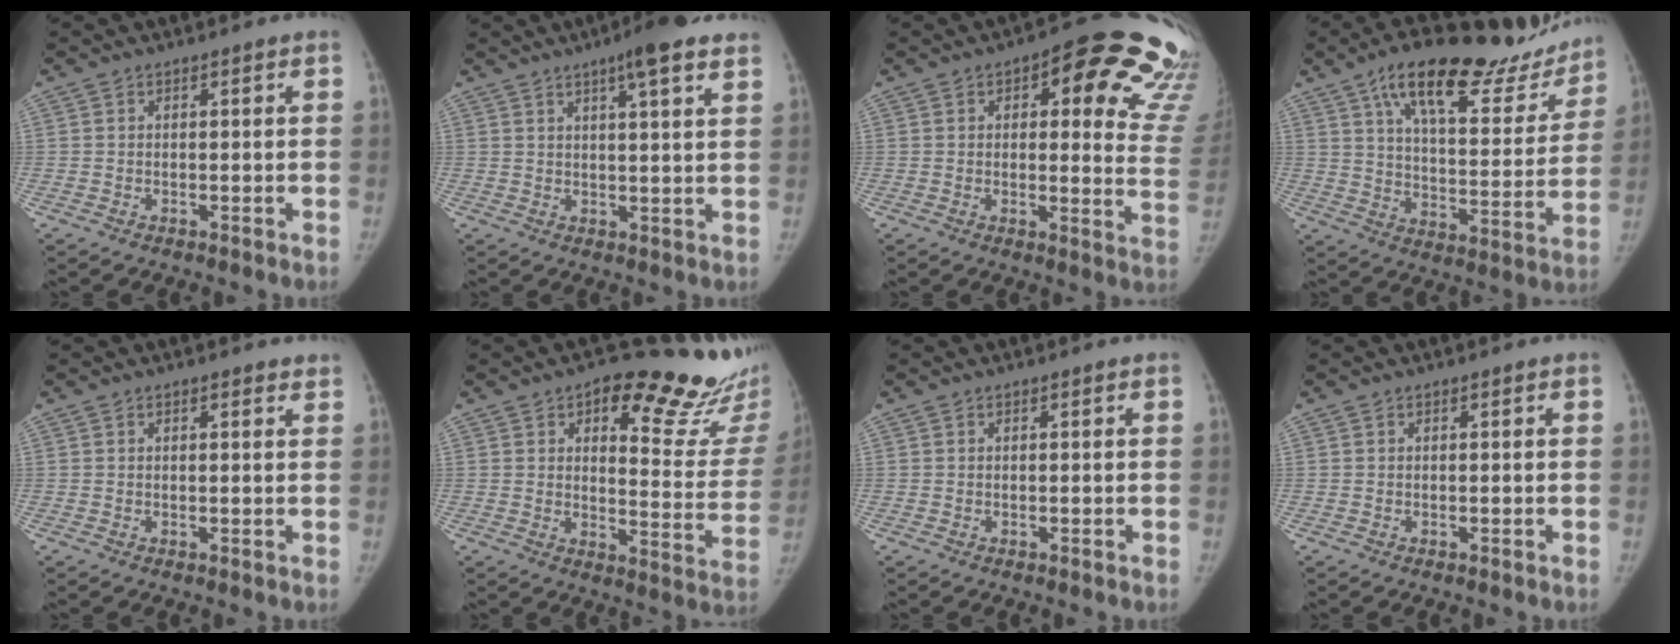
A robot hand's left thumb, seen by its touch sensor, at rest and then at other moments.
{"total": 9.6, "force": [6.2, 1.5, 7.1], "torque": [-0.087, -0.017, 0.085]}
{"total": 23.1, "force": [11.7, 8.9, 17.8], "torque": [-0.146, -0.034, 0.125]}
{"total": 26.1, "force": [18.7, 9.4, 15.6], "torque": [-0.194, -0.063, 0.274]}
{"total": 1.6, "force": [1.2, 0.5, 0.9], "torque": [-0.007, -0.002, 0.015]}
{"total": 23.4, "force": [16.0, 8.9, 14.7], "torque": [-0.129, -0.087, 0.192]}
{"total": 0.0}
{"total": 0.0}